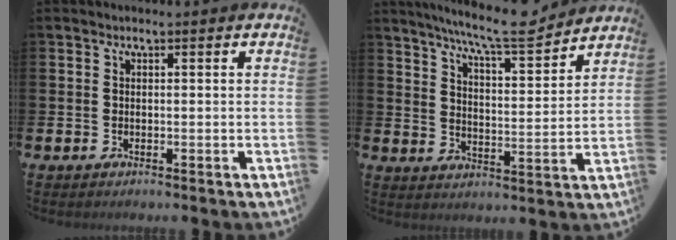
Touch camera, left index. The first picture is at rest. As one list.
[{"total": 9.2, "force": [8.3, 0.5, 3.9], "torque": [-0.087, -0.049, 0.144]}]